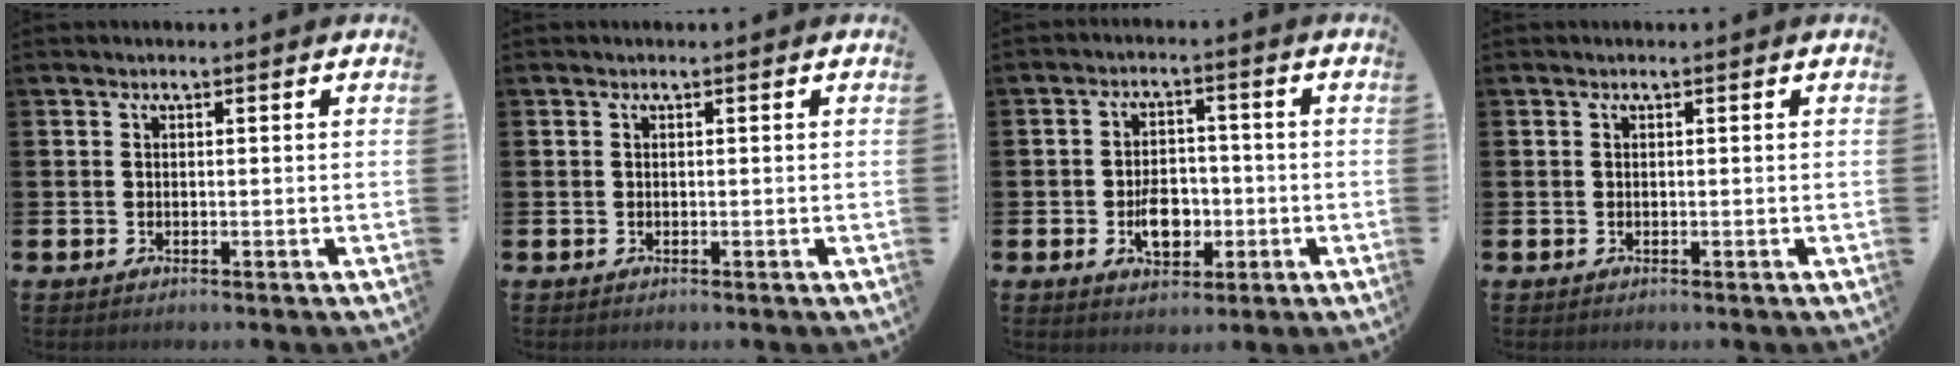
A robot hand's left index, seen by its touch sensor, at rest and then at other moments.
{"total": 0.0}
{"total": 5.4, "force": [-1.4, 3.6, 3.8], "torque": [-0.061, 0.007, -0.026]}
{"total": 0.0}